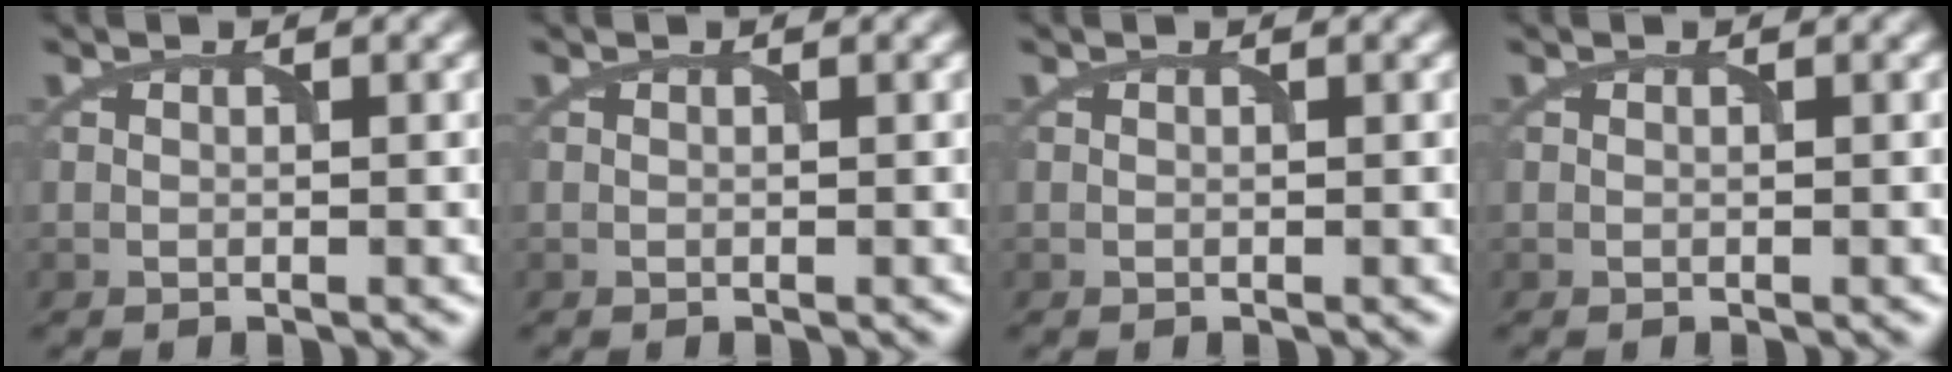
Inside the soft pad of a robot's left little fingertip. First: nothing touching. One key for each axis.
{"total": 0.0}
{"total": 0.0}
{"total": 0.0}